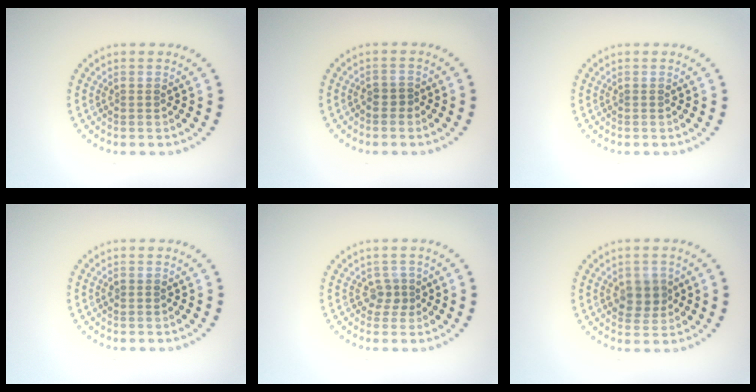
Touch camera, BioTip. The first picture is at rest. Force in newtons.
{"total": 0.9, "press": 0.7, "slide": 0.6}
{"total": 0.0}
{"total": 0.9, "press": 0.9, "slide": 0.1}
{"total": 1.7, "press": 1.2, "slide": 1.2}
{"total": 2.6, "press": 2.5, "slide": 0.8}